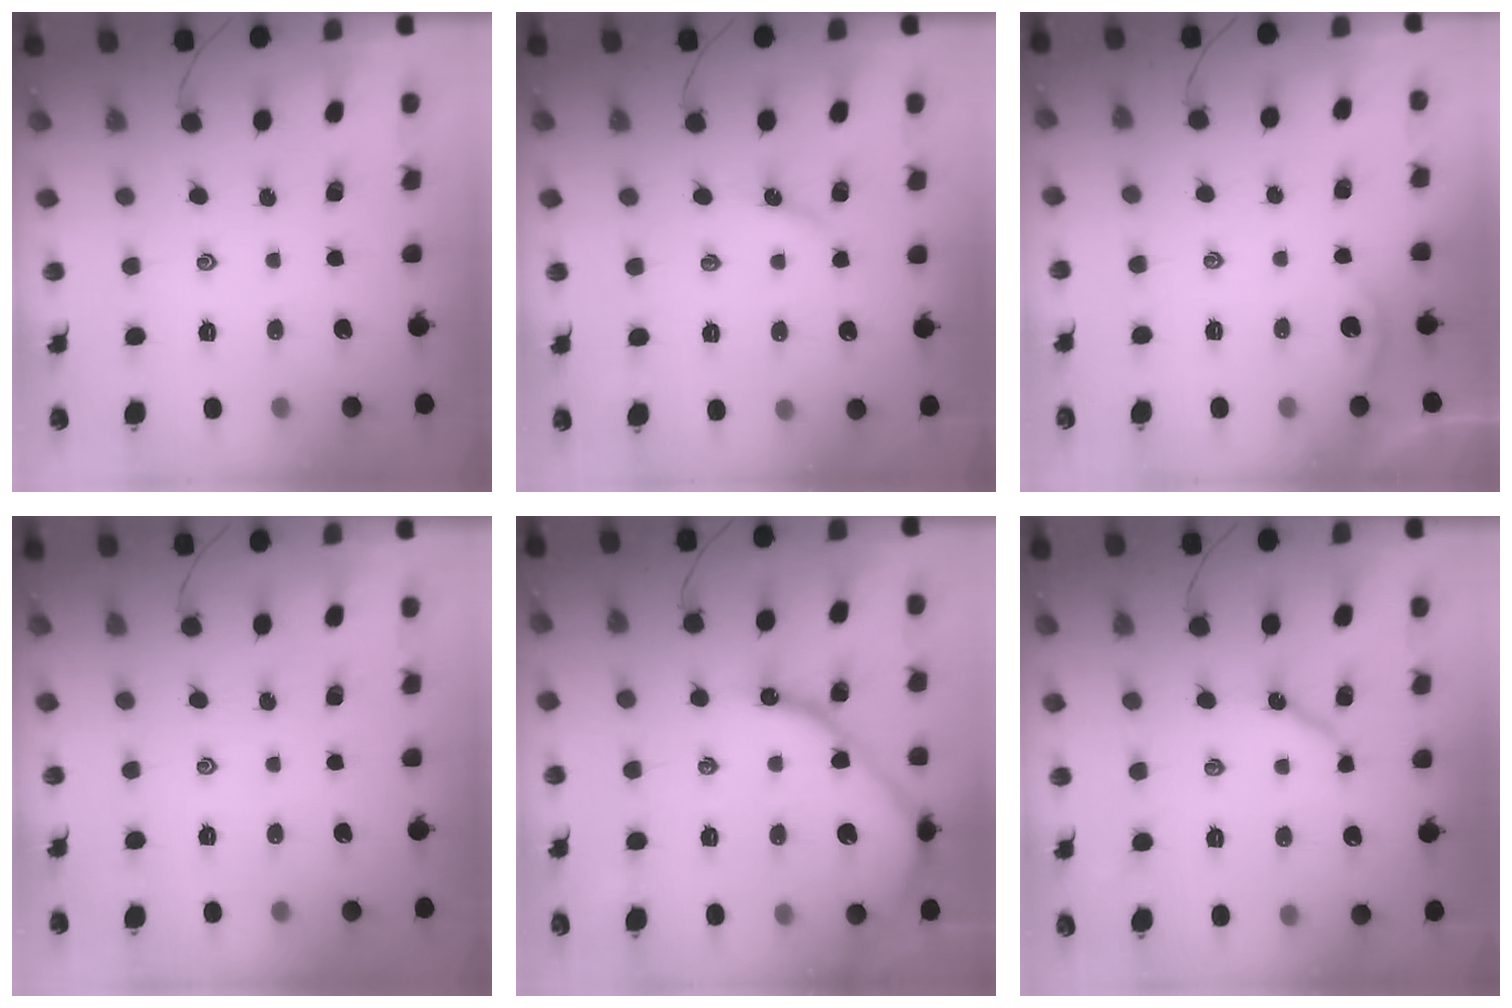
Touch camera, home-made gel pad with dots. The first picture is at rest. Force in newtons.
{"total": 2.9, "press": 2.9, "slide": 0.3}
{"total": 0.6, "press": 0.6, "slide": 0.2}
{"total": 0.0}
{"total": 11.8, "press": 11.7, "slide": 1.3}
{"total": 7.2, "press": 7.1, "slide": 0.9}